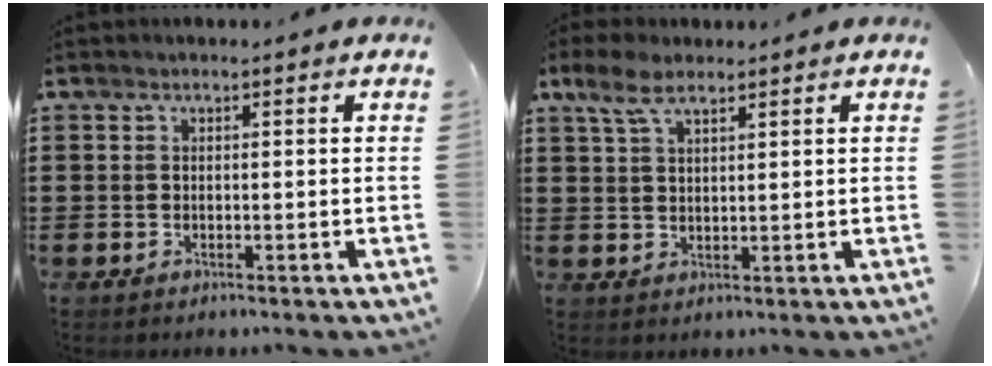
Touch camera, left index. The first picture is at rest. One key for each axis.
{"total": 4.8, "fx": 3.0, "fy": 1.9, "fz": 3.2, "tx": -0.071, "ty": 0.006, "tz": 0.056}